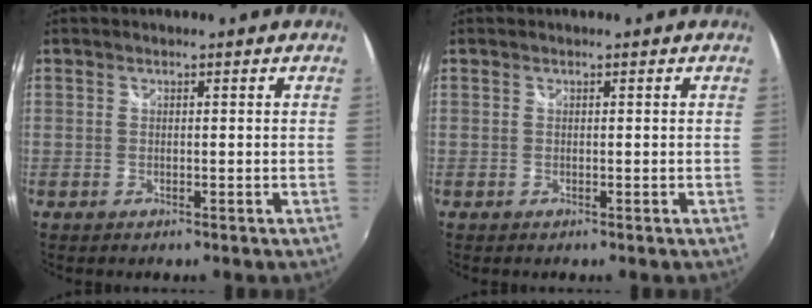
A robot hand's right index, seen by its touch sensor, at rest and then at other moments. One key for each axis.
{"total": 0.0}